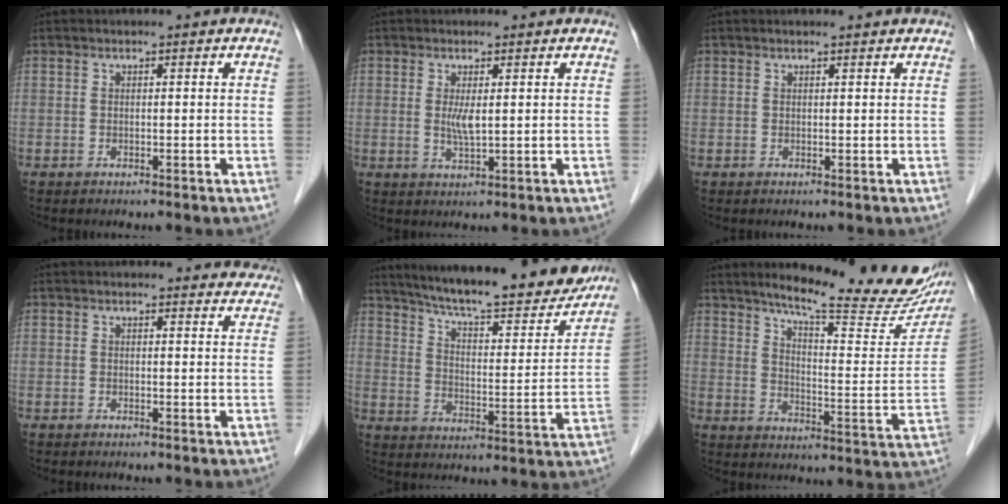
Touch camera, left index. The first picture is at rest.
{"total": 2.6, "force": [0.4, 0.4, 2.5], "torque": [-0.054, -0.006, 0.011]}
{"total": 1.5, "force": [1.5, 0.1, 0.2], "torque": [-0.012, 0.004, 0.016]}
{"total": 4.7, "force": [4.5, 1.5, -0.1], "torque": [0.018, -0.012, 0.024]}
{"total": 23.2, "force": [20.4, 3.4, 10.5], "torque": [-0.162, -0.028, 0.279]}
{"total": 22.3, "force": [18.3, 2.7, 12.5], "torque": [-0.171, -0.043, 0.235]}